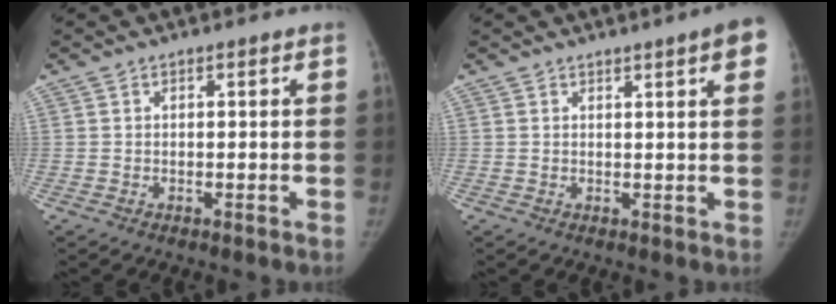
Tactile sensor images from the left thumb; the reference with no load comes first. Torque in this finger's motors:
{"motor_torque": [1.75, 1.30, 1.27, -0.77, 0.16]}